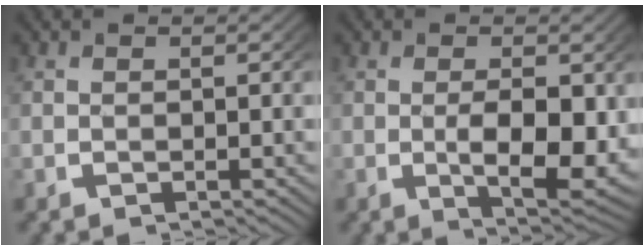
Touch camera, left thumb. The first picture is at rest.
{"total": 7.3, "force": [-0.8, 3.7, 6.3], "torque": [-0.112, -0.029, 0.002]}